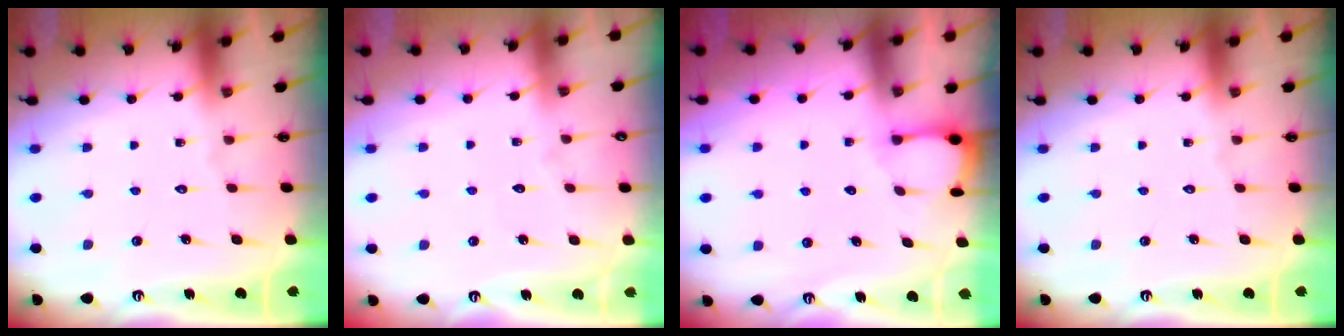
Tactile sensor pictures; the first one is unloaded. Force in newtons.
{"total": 3.9, "press": 3.9, "slide": 0.5}
{"total": 2.0, "press": 2.0, "slide": 0.3}
{"total": 0.0}